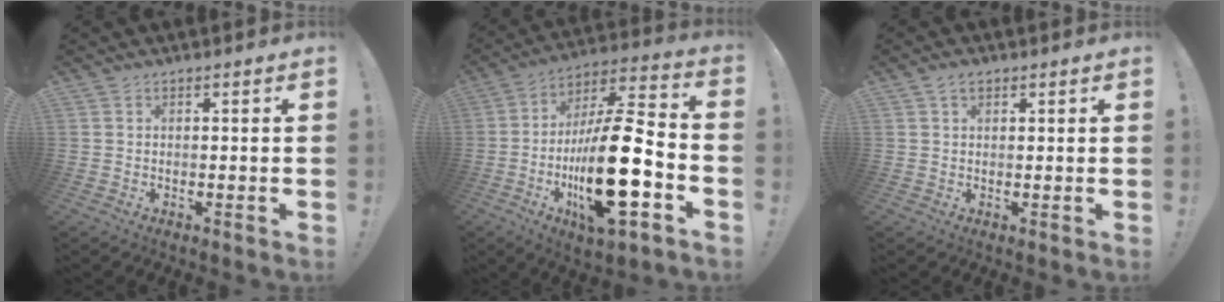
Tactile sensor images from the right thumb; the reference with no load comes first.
{"total": 24.7, "force": [-6.5, 7.7, 22.6], "torque": [-0.411, 0.027, -0.107]}
{"total": 2.3, "force": [1.4, 1.3, 1.3], "torque": [-0.024, 0.000, 0.024]}